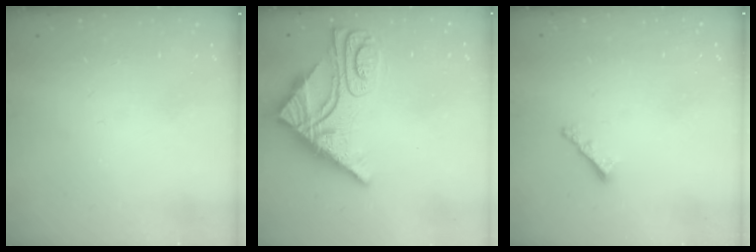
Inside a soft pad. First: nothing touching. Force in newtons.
{"total": 15.2, "press": 15.1, "slide": 1.6}
{"total": 2.2, "press": 2.2, "slide": 0.5}